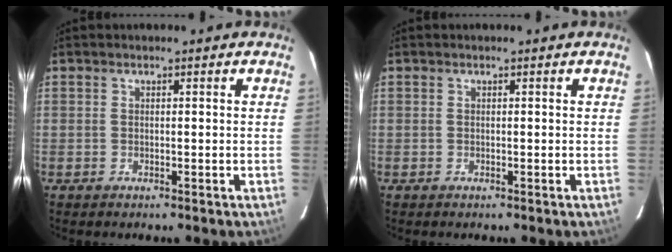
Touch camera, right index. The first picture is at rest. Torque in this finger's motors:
{"motor_torque": [0.00, 0.00, 0.05, 0.00]}